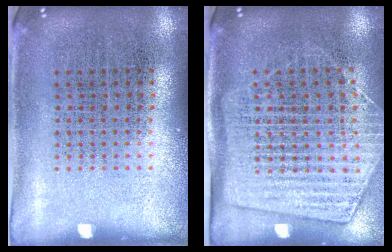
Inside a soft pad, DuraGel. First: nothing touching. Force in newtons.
{"total": 1.8, "press": 1.5, "slide": 1.1}